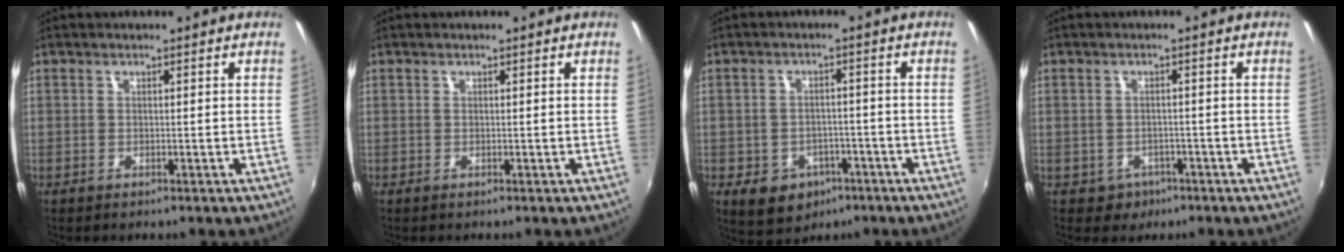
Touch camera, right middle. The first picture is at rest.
{"total": 0.0}
{"total": 8.8, "force": [-4.3, 6.9, 3.4], "torque": [-0.083, 0.004, -0.044]}
{"total": 3.7, "force": [-1.7, 3.2, 0.7], "torque": [-0.025, 0.001, -0.019]}